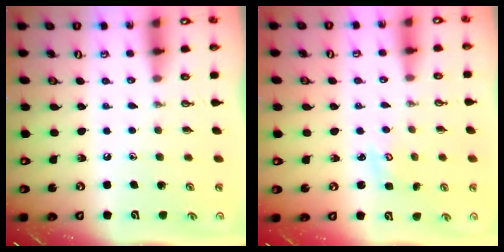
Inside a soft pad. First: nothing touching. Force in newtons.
{"total": 1.7, "press": 1.7, "slide": 0.2}